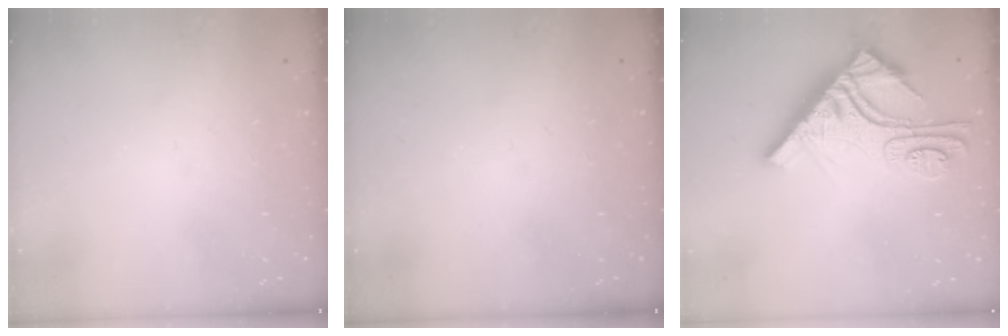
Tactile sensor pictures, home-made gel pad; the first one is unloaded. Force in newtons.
{"total": 0.0}
{"total": 15.2, "press": 15.1, "slide": 1.4}